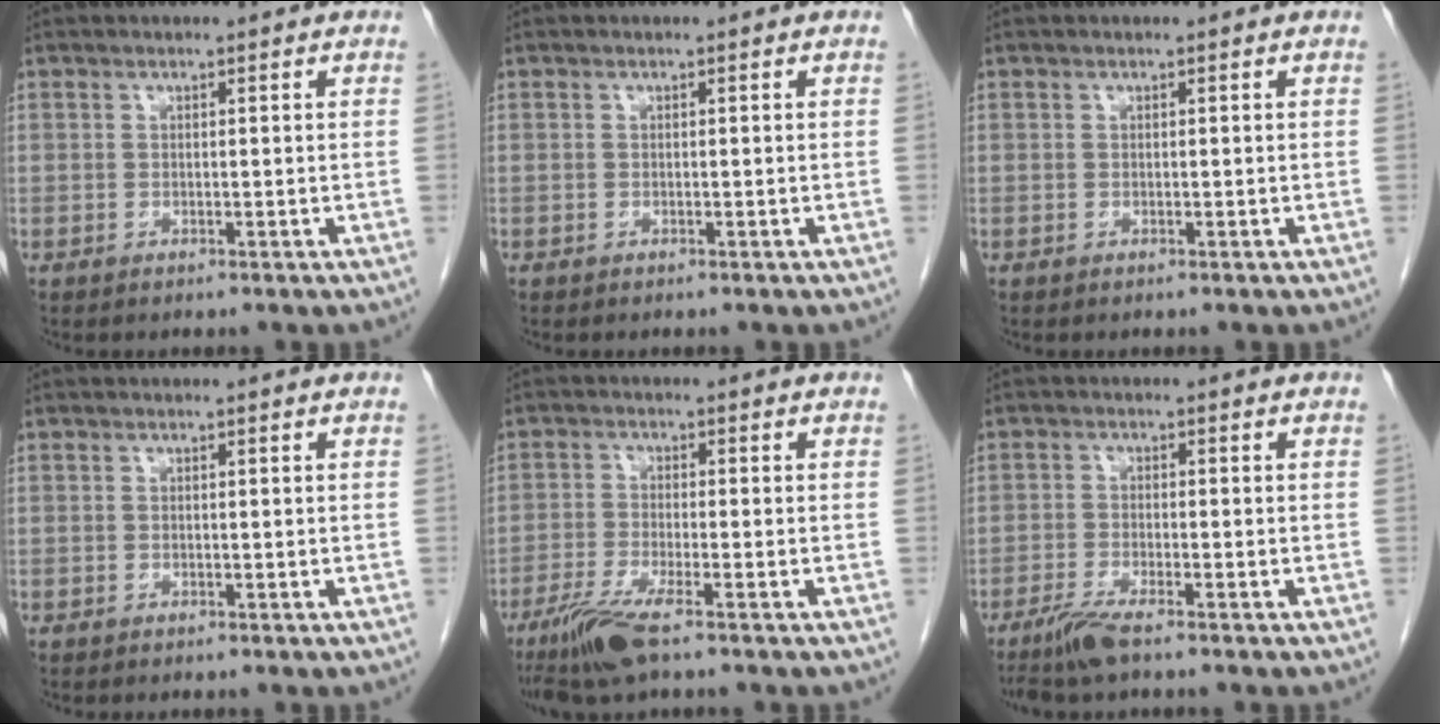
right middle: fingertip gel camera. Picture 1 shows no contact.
{"total": 0.0}
{"total": 0.0}
{"total": 0.0}
{"total": 6.4, "force": [-4.3, 0.3, 4.7], "torque": [-0.099, -0.020, -0.085]}
{"total": 4.1, "force": [-3.1, 0.0, 2.6], "torque": [-0.059, -0.011, -0.064]}